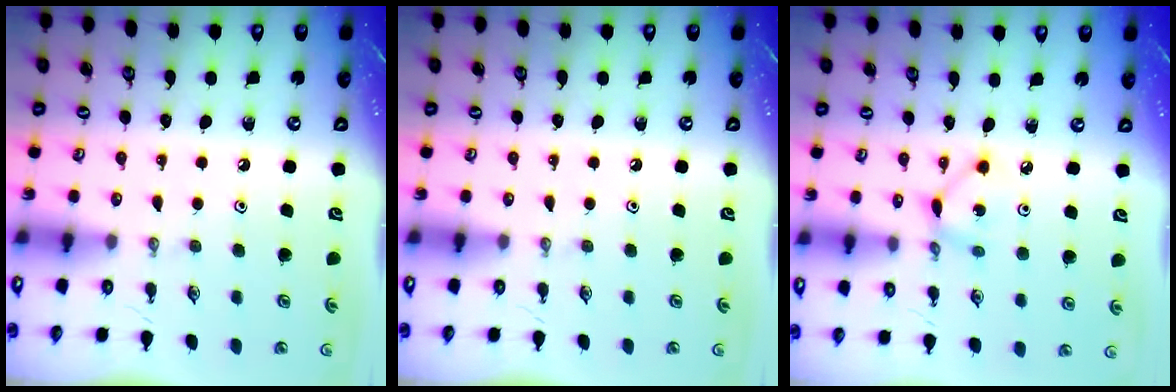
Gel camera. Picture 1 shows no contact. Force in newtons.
{"total": 0.0}
{"total": 3.2, "press": 3.2, "slide": 0.1}